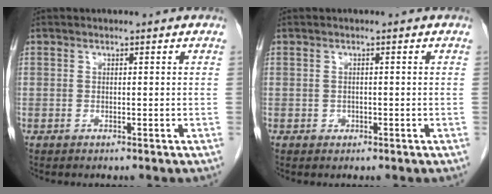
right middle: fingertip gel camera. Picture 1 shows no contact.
{"total": 0.8, "force": [-0.3, 0.7, 0.2], "torque": [-0.002, 0.003, -0.004]}